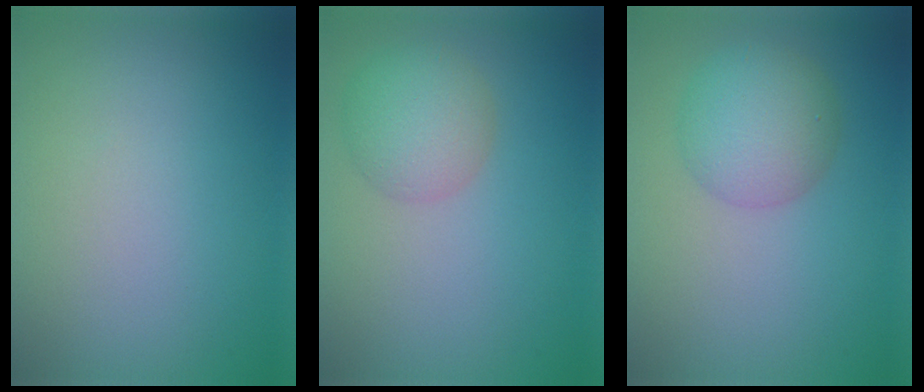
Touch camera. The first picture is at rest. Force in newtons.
{"total": 3.8, "press": 3.8, "slide": 0.4}
{"total": 4.6, "press": 4.6, "slide": 0.1}